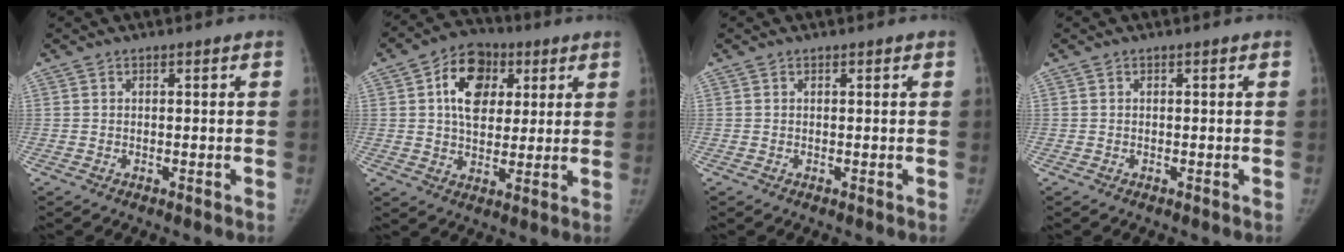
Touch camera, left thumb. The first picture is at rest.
{"total": 12.2, "force": [3.7, 8.7, 7.7], "torque": [-0.095, -0.002, 0.055]}
{"total": 0.0}
{"total": 0.0}